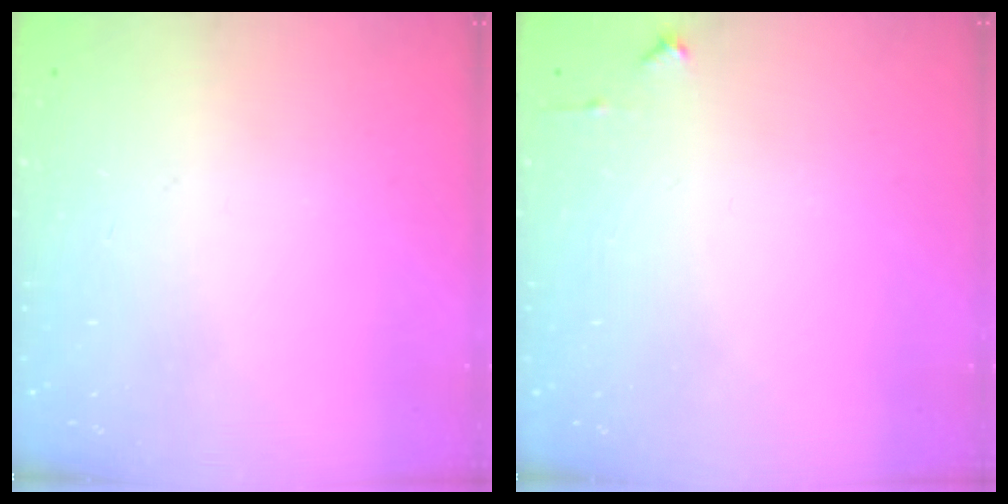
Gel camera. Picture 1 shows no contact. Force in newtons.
{"total": 3.0, "press": 3.0, "slide": 0.4}